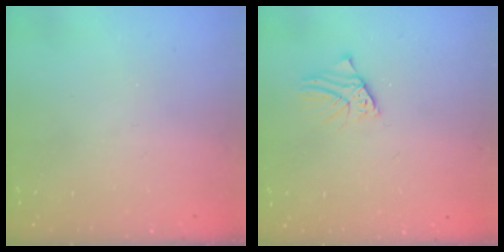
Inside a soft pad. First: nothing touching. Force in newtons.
{"total": 2.0, "press": 2.0, "slide": 0.2}